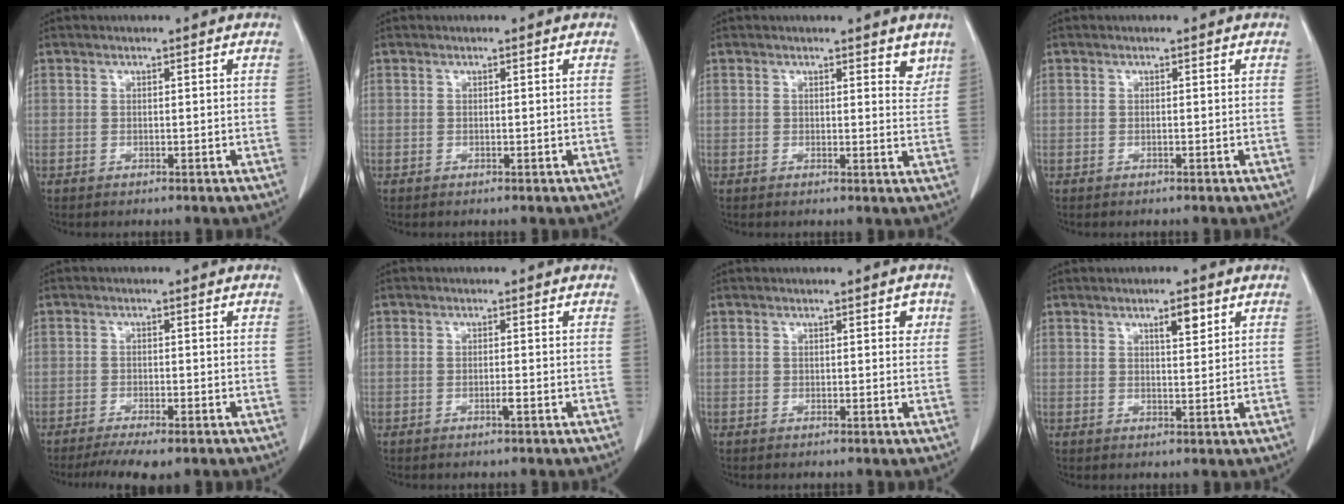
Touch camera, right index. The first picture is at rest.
{"total": 0.0}
{"total": 3.0, "force": [2.4, 1.2, 1.4], "torque": [-0.005, -0.014, 0.022]}
{"total": 0.0}
{"total": 6.1, "force": [-4.6, 1.3, 3.8], "torque": [-0.055, -0.011, -0.071]}
{"total": 1.0, "force": [-0.5, -0.1, 0.9], "torque": [-0.018, 0.000, -0.008]}
{"total": 1.6, "force": [0.6, 0.9, 1.1], "torque": [-0.006, 0.002, 0.006]}
{"total": 3.2, "force": [1.8, 0.8, 2.5], "torque": [-0.042, -0.002, 0.028]}